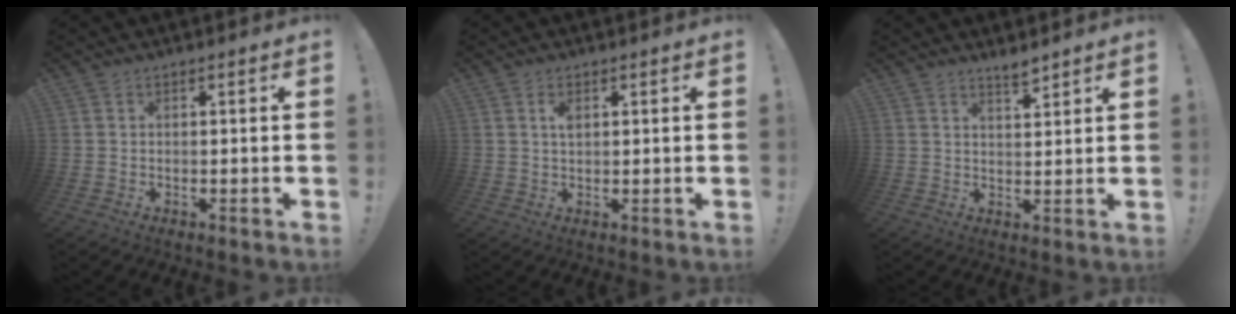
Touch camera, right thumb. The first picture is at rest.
{"total": 2.4, "force": [0.9, 1.2, 1.9], "torque": [-0.026, -0.004, 0.011]}
{"total": 3.4, "force": [3.0, 0.5, 1.5], "torque": [-0.014, -0.027, 0.049]}